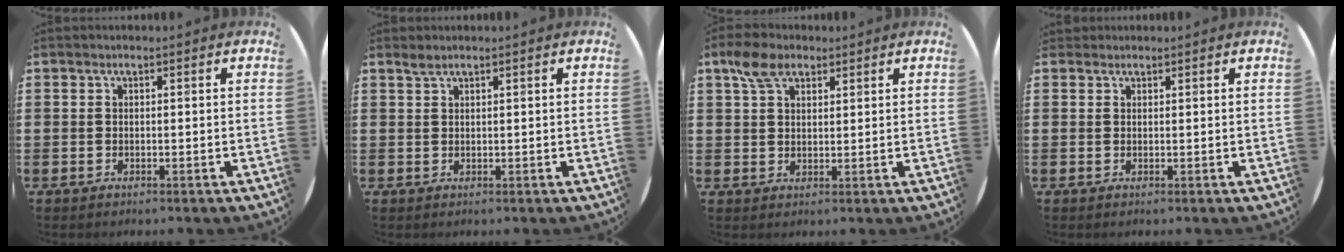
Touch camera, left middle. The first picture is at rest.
{"total": 1.0, "force": [1.0, 0.0, 0.4], "torque": [-0.008, 0.002, 0.017]}
{"total": 4.6, "force": [3.1, 2.5, 2.3], "torque": [-0.045, 0.007, 0.056]}
{"total": 0.6, "force": [0.6, 0.2, -0.2], "torque": [0.003, 0.003, 0.012]}